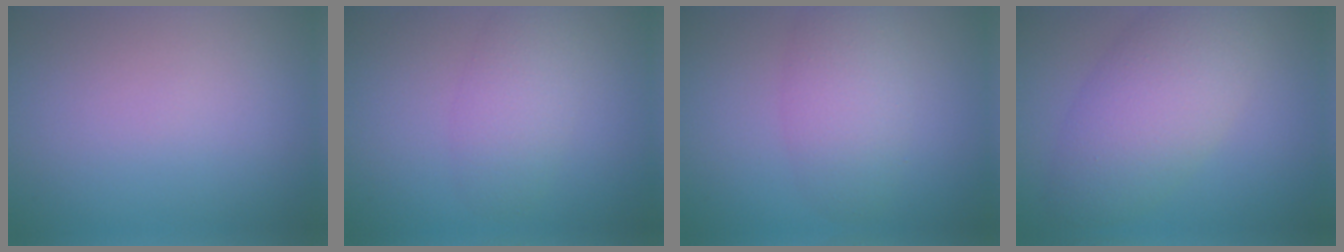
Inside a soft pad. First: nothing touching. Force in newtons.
{"total": 3.2, "press": 3.2, "slide": 0.1}
{"total": 4.2, "press": 4.2, "slide": 0.2}
{"total": 6.7, "press": 6.7, "slide": 0.1}